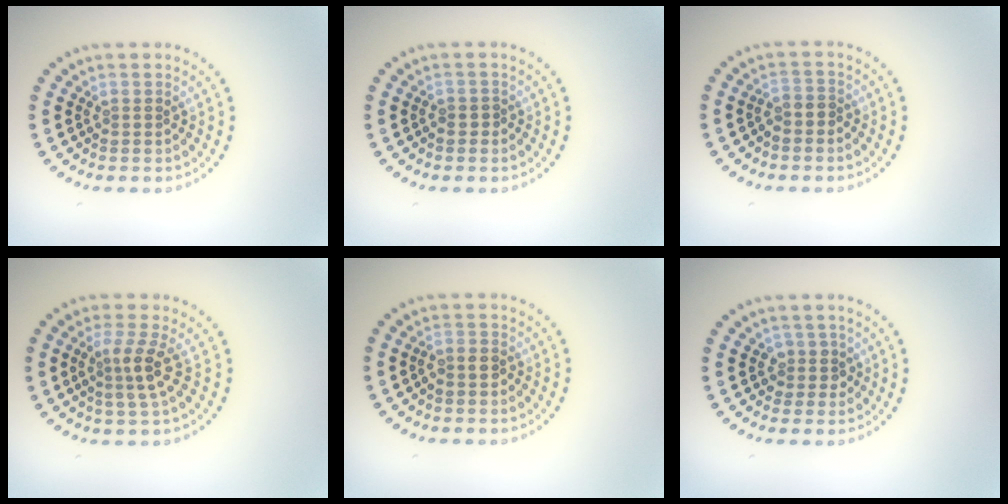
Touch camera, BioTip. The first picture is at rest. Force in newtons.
{"total": 0.8, "press": 0.5, "slide": 0.6}
{"total": 1.1, "press": 0.8, "slide": 0.8}
{"total": 2.9, "press": 2.5, "slide": 1.5}
{"total": 1.2, "press": 0.9, "slide": 0.7}
{"total": 1.7, "press": 1.3, "slide": 1.0}